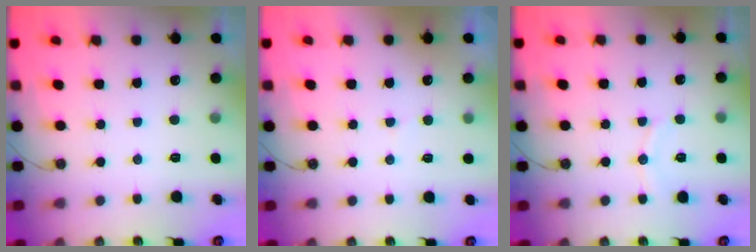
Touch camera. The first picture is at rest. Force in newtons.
{"total": 3.9, "press": 3.5, "slide": 1.7}
{"total": 6.1, "press": 6.1, "slide": 0.3}